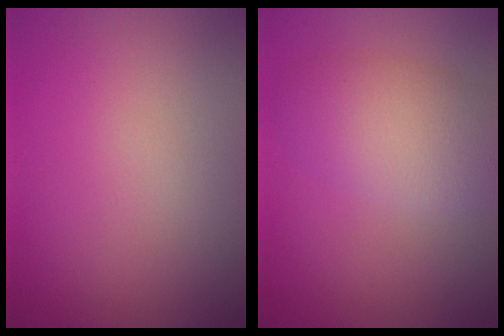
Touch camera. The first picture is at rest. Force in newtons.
{"total": 4.5, "press": 4.5, "slide": 0.2}